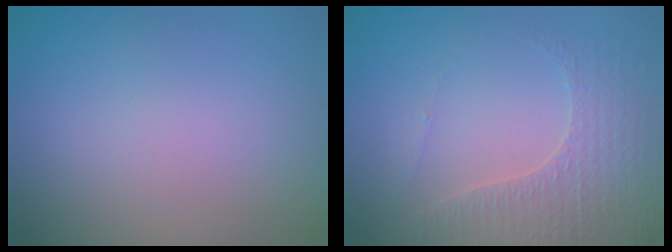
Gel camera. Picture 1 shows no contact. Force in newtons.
{"total": 3.3, "press": 3.3, "slide": 0.6}